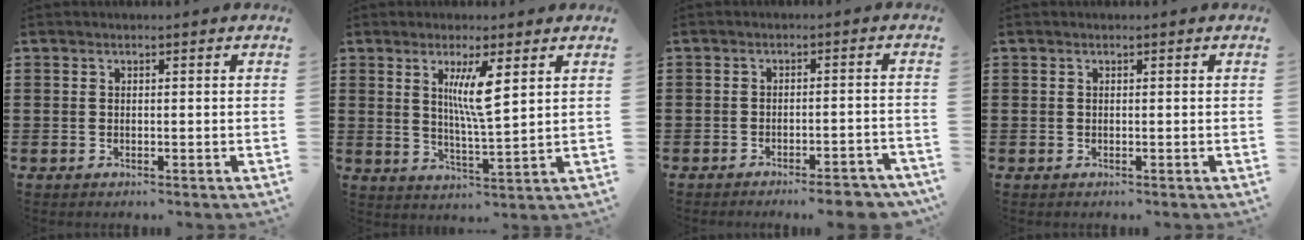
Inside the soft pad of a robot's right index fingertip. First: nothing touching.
{"total": 6.1, "force": [2.3, 0.2, 5.6], "torque": [-0.106, -0.008, 0.035]}
{"total": 4.2, "force": [-3.7, -0.3, 2.0], "torque": [-0.029, -0.008, -0.068]}
{"total": 0.0}